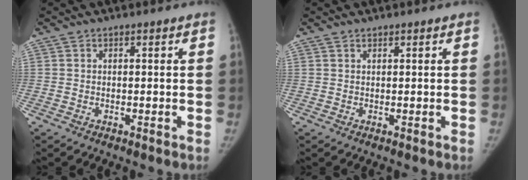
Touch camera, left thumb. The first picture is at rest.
{"total": 0.5, "force": [0.5, 0.2, 0.1], "torque": [-0.006, -0.003, 0.009]}